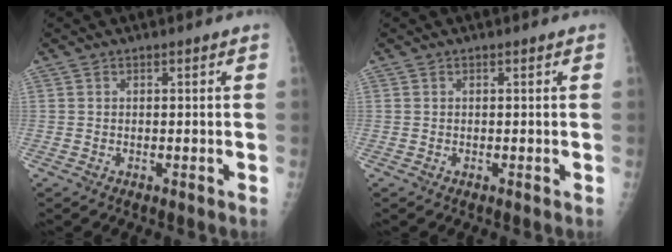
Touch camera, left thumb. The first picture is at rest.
{"total": 0.0}